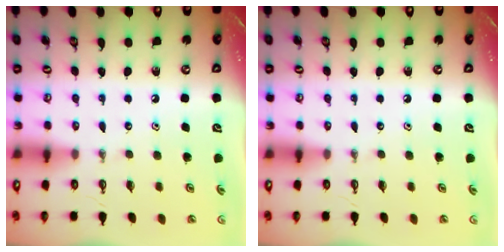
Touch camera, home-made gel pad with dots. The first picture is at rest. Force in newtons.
{"total": 0.0}